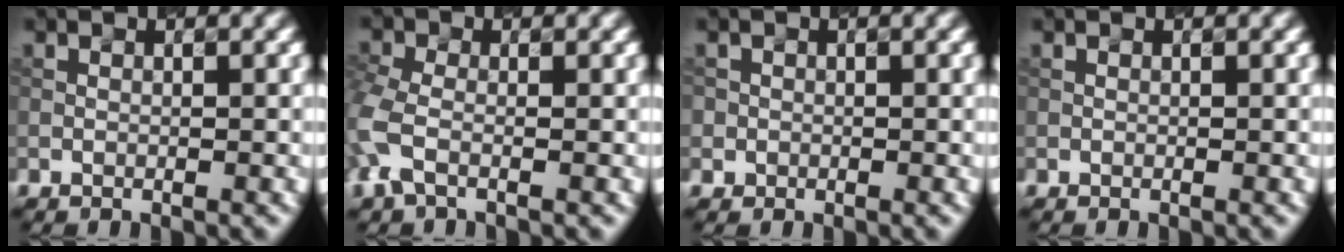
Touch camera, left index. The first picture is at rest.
{"total": 3.5, "force": [-1.3, 2.0, 2.6], "torque": [-0.076, 0.001, -0.037]}
{"total": 1.0, "force": [-0.1, 0.9, -0.3], "torque": [0.013, -0.001, -0.003]}
{"total": 0.0}